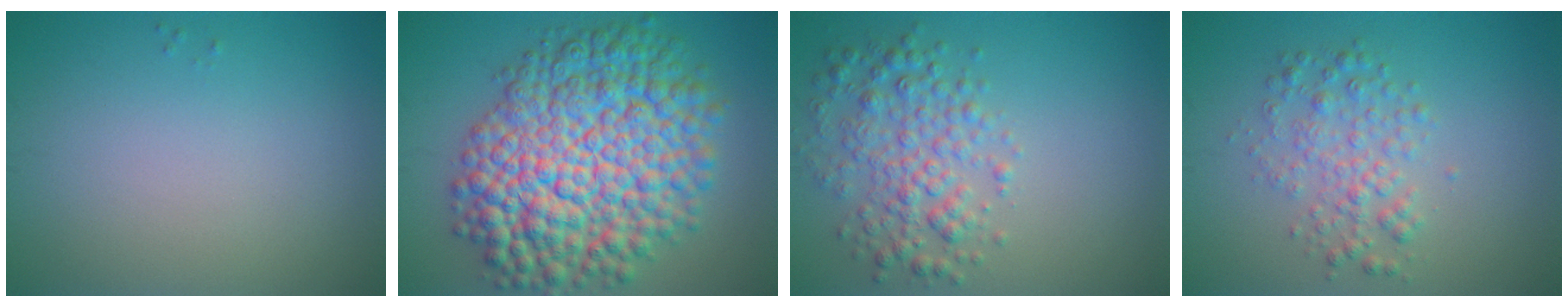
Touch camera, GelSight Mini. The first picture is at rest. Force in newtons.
{"total": 13.9, "press": 13.9, "slide": 0.3}
{"total": 4.2, "press": 4.2, "slide": 0.0}
{"total": 3.0, "press": 3.0, "slide": 0.1}